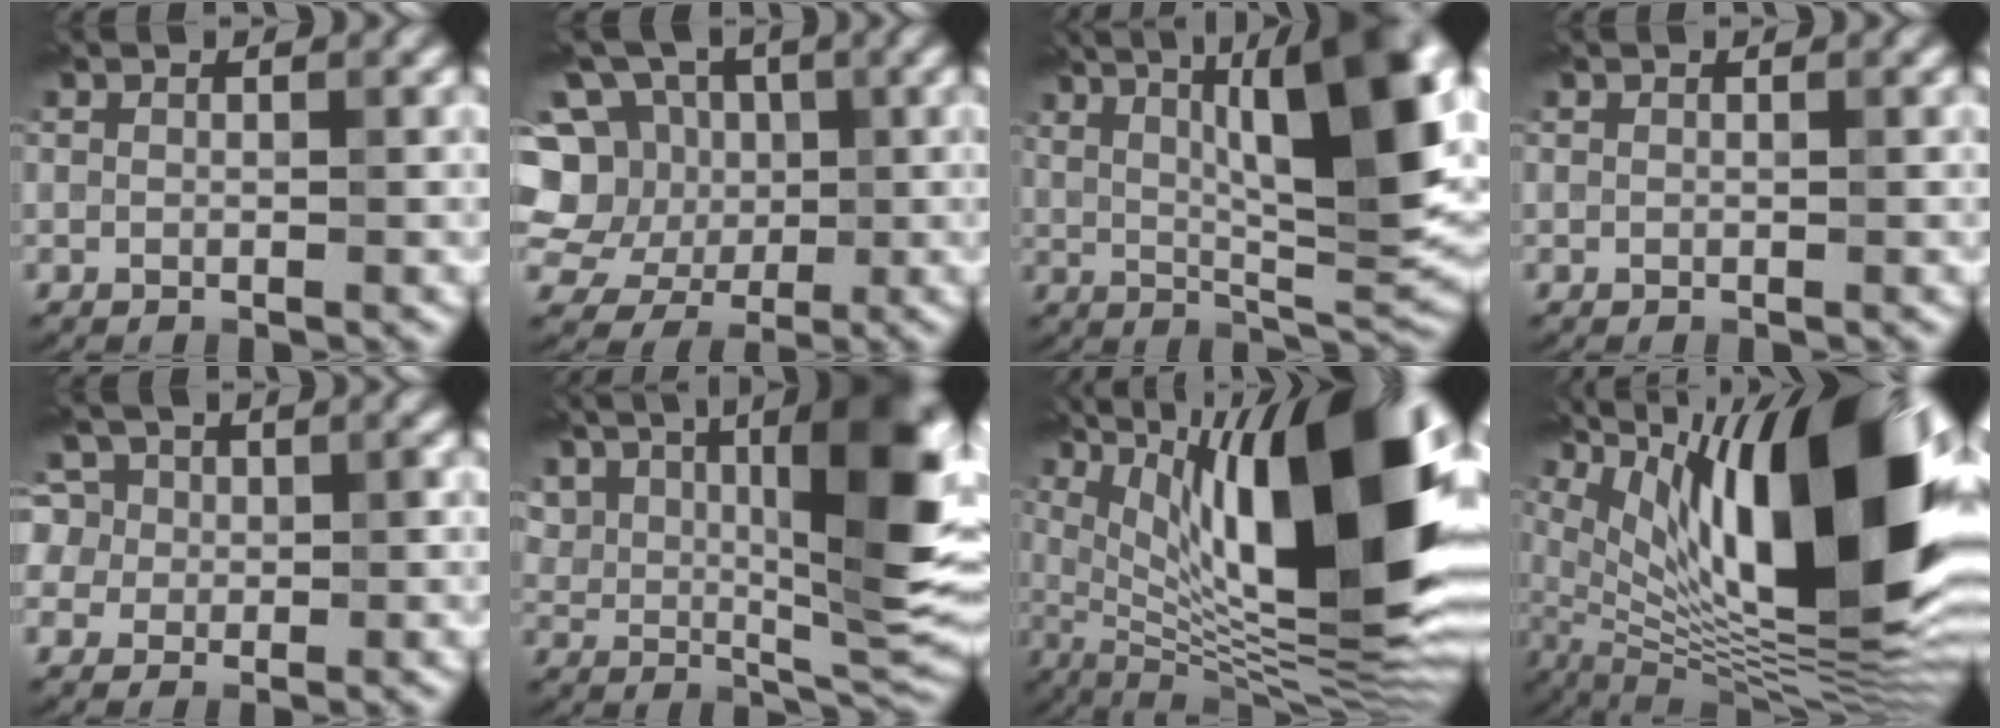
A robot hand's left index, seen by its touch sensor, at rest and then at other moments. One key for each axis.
{"total": 7.9, "fx": 1.2, "fy": 7.1, "fz": 3.4, "tx": -0.066, "ty": 0.027, "tz": -0.010}
{"total": 13.3, "fx": 4.5, "fy": 3.1, "fz": 12.1, "tx": -0.167, "ty": 0.012, "tz": 0.080}
{"total": 0.0}
{"total": 5.9, "fx": 2.1, "fy": 4.9, "fz": 2.7, "tx": -0.035, "ty": 0.034, "tz": 0.011}
{"total": 14.8, "fx": 5.3, "fy": 5.2, "fz": 12.7, "tx": -0.183, "ty": 0.011, "tz": 0.090}
{"total": 17.9, "fx": 5.4, "fy": 5.8, "fz": 16.1, "tx": -0.248, "ty": 0.022, "tz": 0.093}
{"total": 19.4, "fx": 6.4, "fy": 7.1, "fz": 16.9, "tx": -0.254, "ty": 0.037, "tz": 0.106}